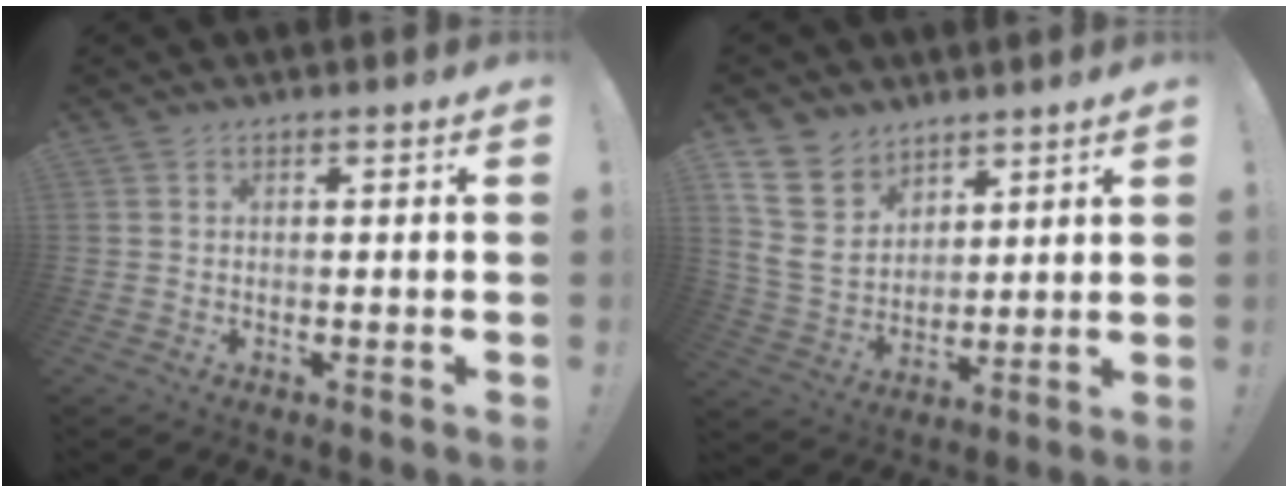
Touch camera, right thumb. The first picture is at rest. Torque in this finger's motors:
{"motor_torque": [0.28, 0.42, 0.79, -0.16, 0.33]}